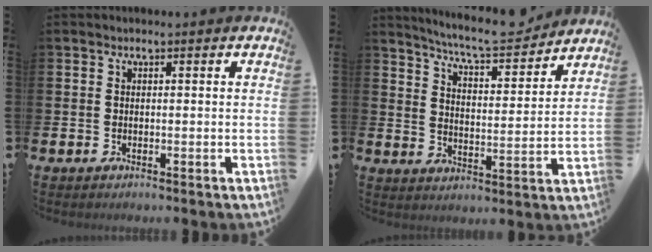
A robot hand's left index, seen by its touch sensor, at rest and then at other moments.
{"total": 7.7, "force": [7.3, 0.7, 2.3], "torque": [-0.059, -0.051, 0.126]}